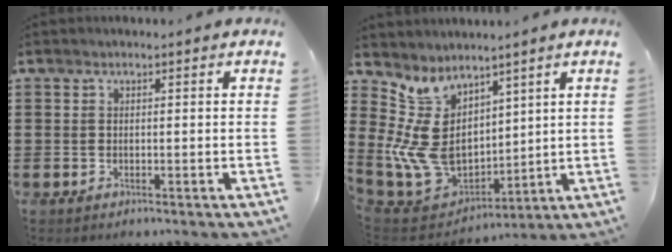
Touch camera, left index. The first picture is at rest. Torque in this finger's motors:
{"motor_torque": [0.32, 0.34, 0.87, 0.21]}